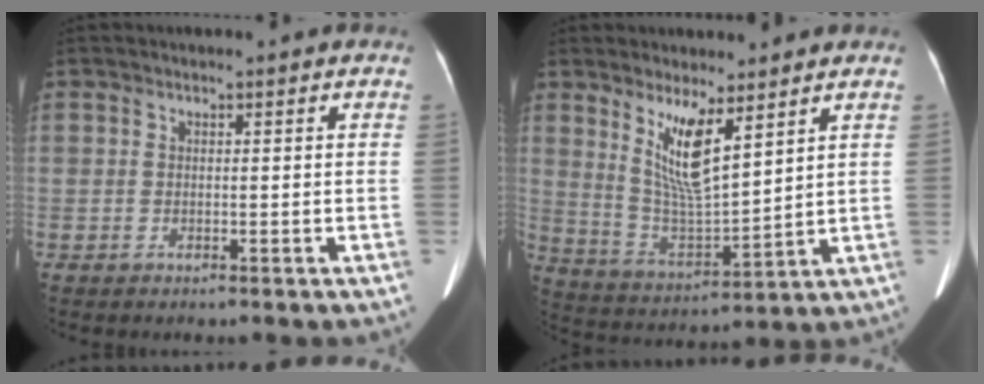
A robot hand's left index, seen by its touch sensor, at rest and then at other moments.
{"total": 9.1, "force": [5.0, 1.8, 7.4], "torque": [-0.147, -0.017, 0.102]}